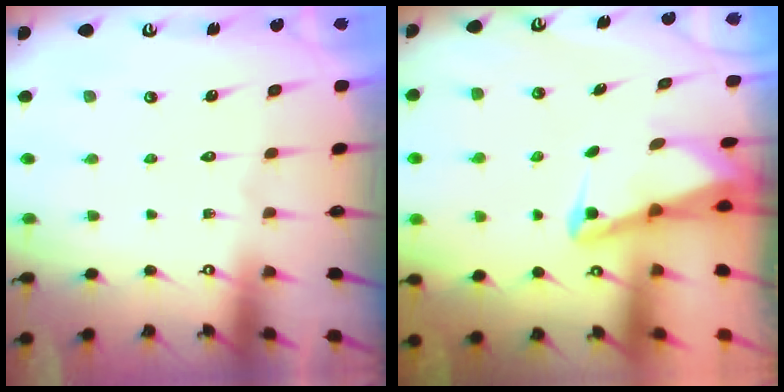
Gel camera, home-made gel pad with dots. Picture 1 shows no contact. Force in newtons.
{"total": 2.6, "press": 2.6, "slide": 0.5}